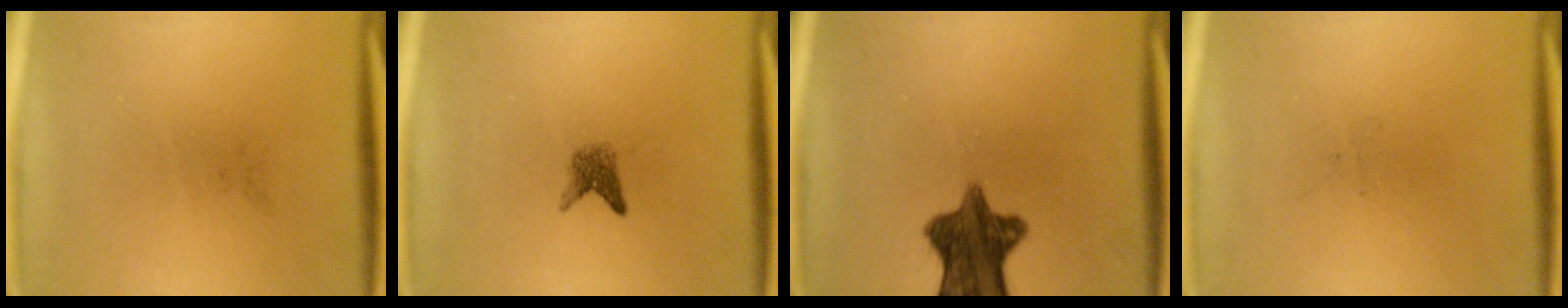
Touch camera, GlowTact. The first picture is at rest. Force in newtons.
{"total": 1.8}
{"total": 10.1}
{"total": 0.0}